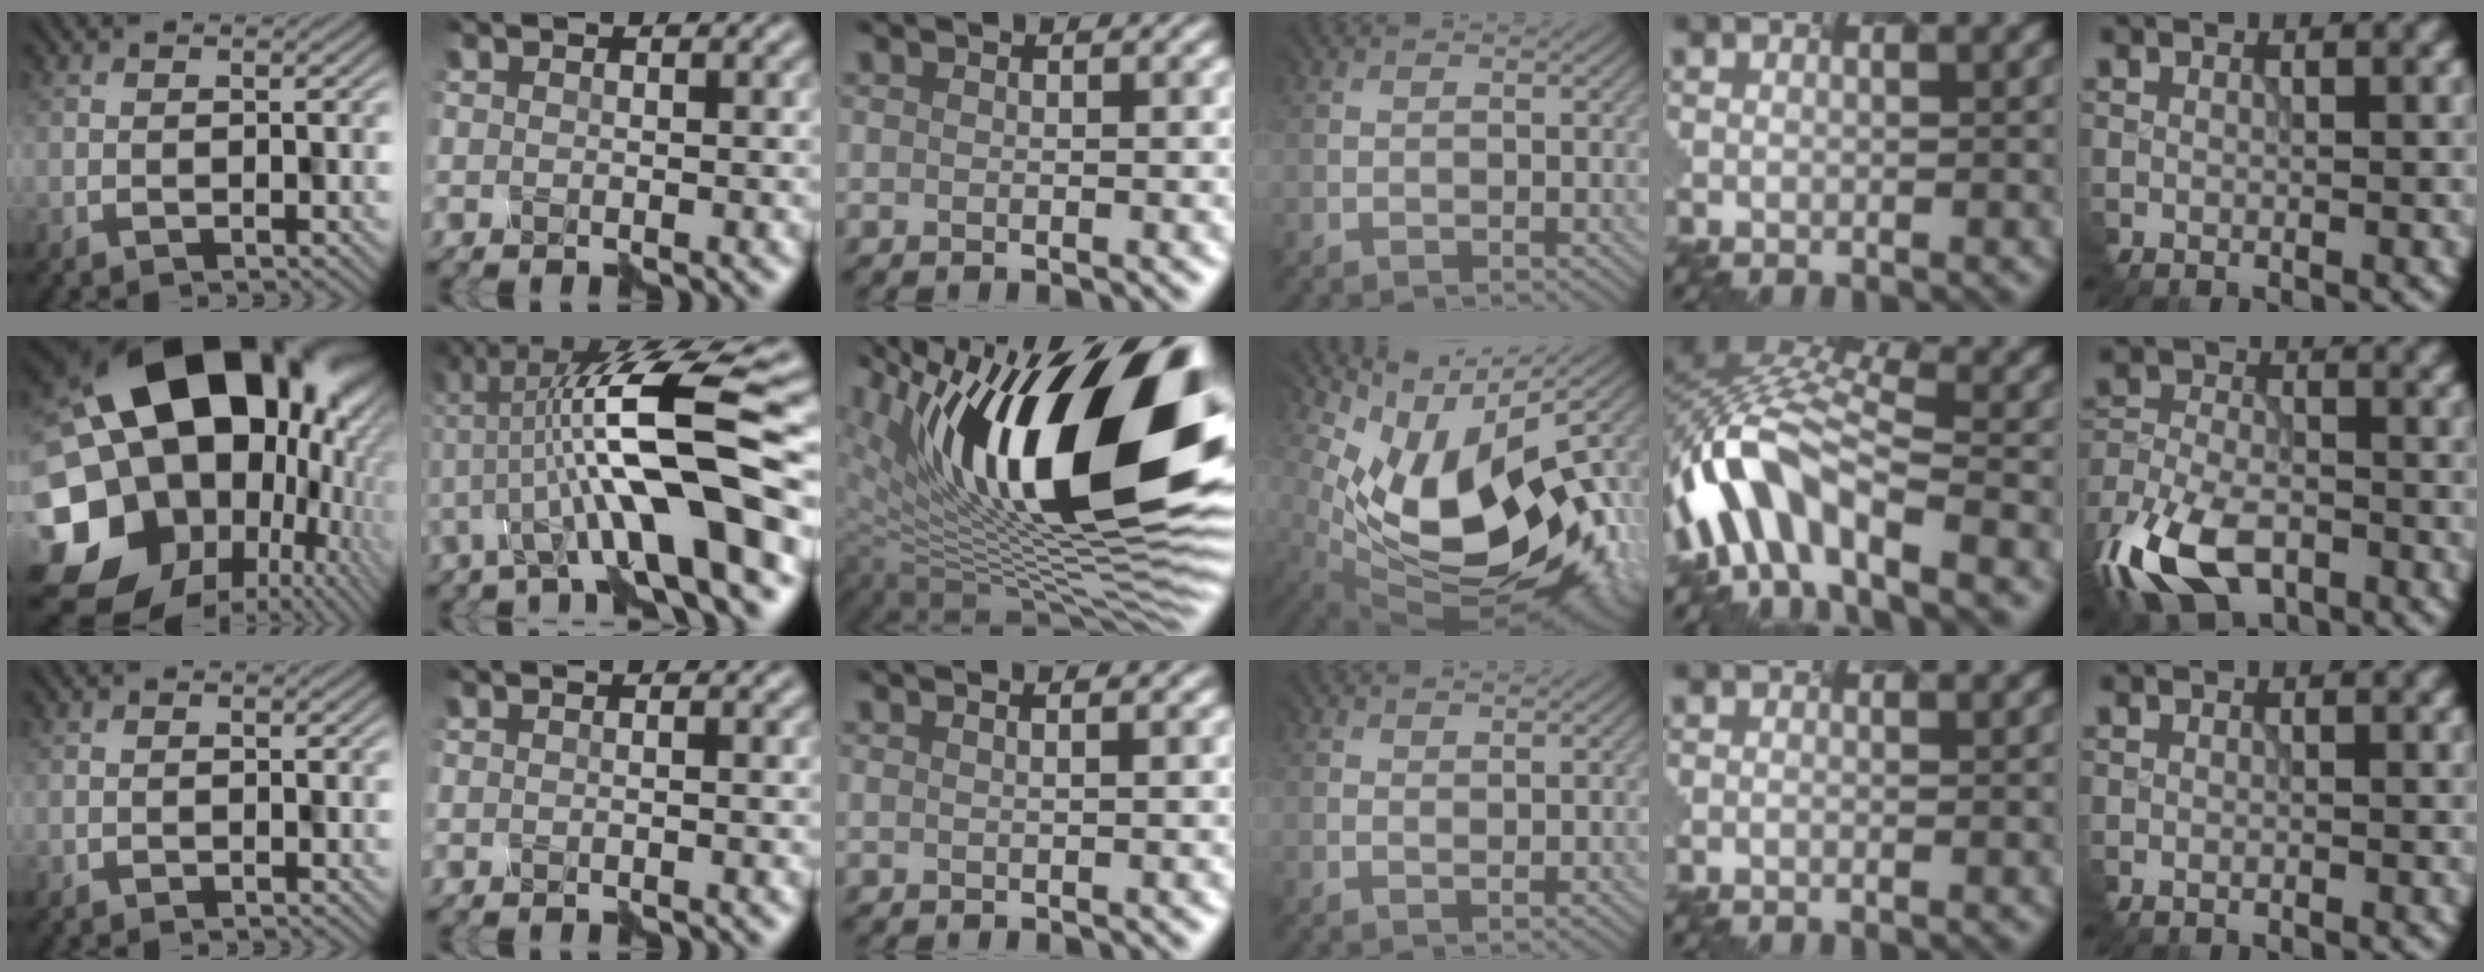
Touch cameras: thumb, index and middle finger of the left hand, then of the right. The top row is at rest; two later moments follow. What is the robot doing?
{"motion": "disassemble", "object": "markers"}